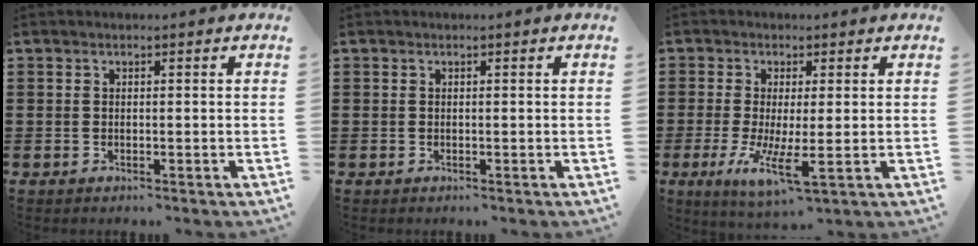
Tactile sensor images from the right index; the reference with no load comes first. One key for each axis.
{"total": 0.0}
{"total": 6.3, "fx": -1.4, "fy": 1.4, "fz": 6.0, "tx": -0.119, "ty": -0.016, "tz": -0.022}